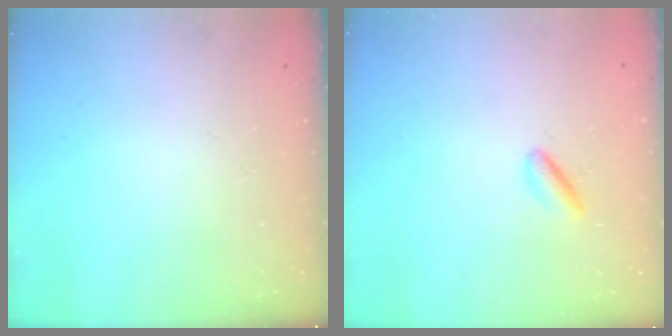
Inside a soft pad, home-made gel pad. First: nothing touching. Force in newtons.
{"total": 2.8, "press": 2.6, "slide": 1.0}